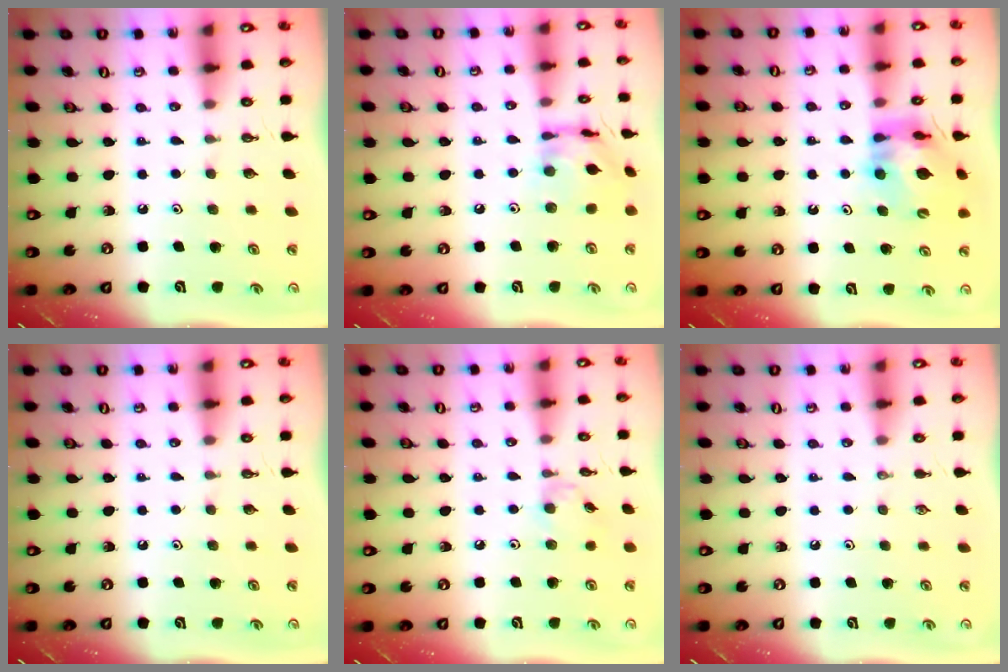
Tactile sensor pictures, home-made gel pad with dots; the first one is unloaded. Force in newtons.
{"total": 13.1, "press": 13.0, "slide": 1.1}
{"total": 12.1, "press": 12.0, "slide": 1.4}
{"total": 0.0}
{"total": 5.8, "press": 5.8, "slide": 0.4}
{"total": 0.0}